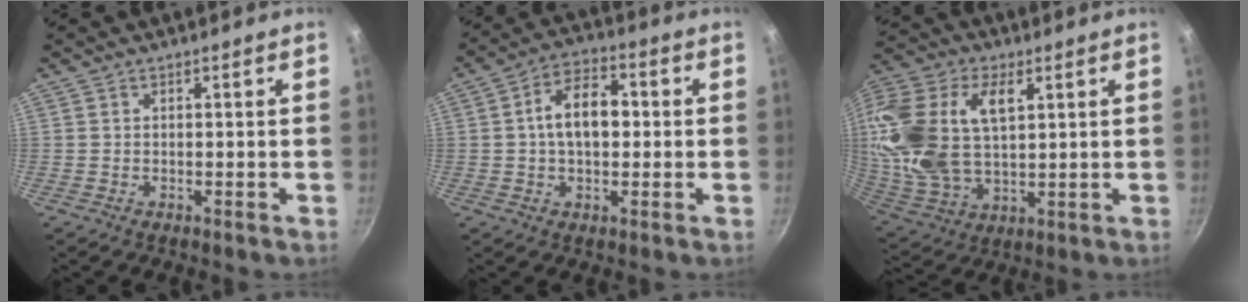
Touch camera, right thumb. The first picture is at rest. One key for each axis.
{"total": 9.7, "fx": 0.6, "fy": 6.0, "fz": 7.6, "tx": -0.102, "ty": 0.024, "tz": -0.001}
{"total": 25.0, "fx": 7.4, "fy": 15.4, "fz": 18.3, "tx": -0.401, "ty": 0.002, "tz": 0.140}